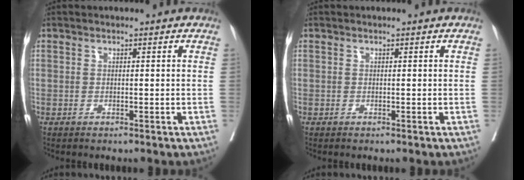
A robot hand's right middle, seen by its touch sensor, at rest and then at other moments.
{"total": 0.0}